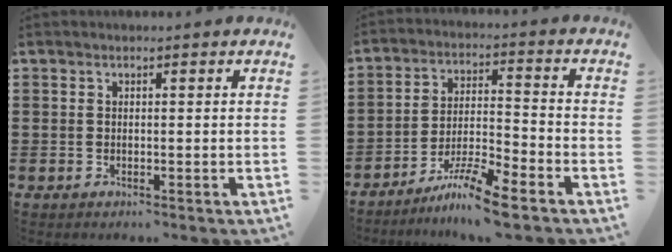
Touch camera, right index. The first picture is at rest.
{"total": 8.1, "force": [-6.5, 0.2, 4.7], "torque": [-0.097, -0.001, -0.126]}